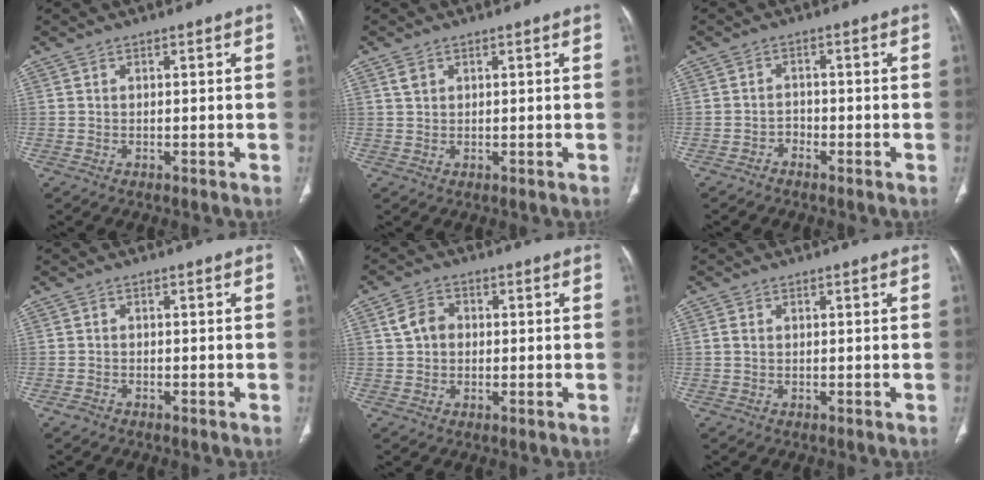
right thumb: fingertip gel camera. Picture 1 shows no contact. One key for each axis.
{"total": 1.7, "fx": 0.9, "fy": 1.2, "fz": 0.8, "tx": -0.011, "ty": 0.002, "tz": 0.022}
{"total": 1.7, "fx": -1.3, "fy": 1.0, "fz": 0.3, "tx": 0.006, "ty": 0.014, "tz": -0.027}
{"total": 1.1, "fx": -0.9, "fy": 0.7, "fz": 0.2, "tx": -0.003, "ty": 0.003, "tz": -0.020}
{"total": 4.7, "fx": 0.6, "fy": 3.8, "fz": 2.7, "tx": -0.040, "ty": 0.011, "tz": 0.006}
{"total": 1.2, "fx": 0.2, "fy": 0.8, "fz": 0.8, "tx": -0.020, "ty": 0.003, "tz": 0.007}